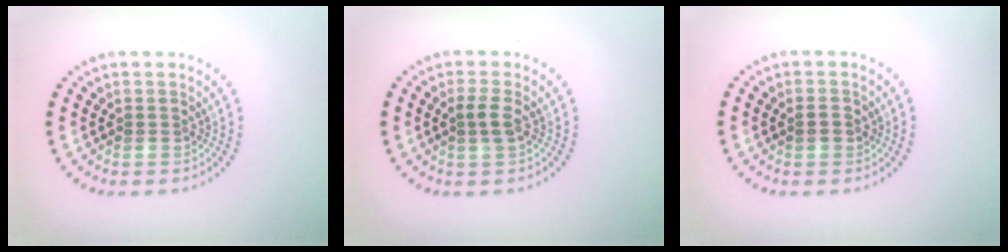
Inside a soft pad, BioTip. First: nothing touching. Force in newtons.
{"total": 1.4, "press": 1.4, "slide": 0.4}
{"total": 0.9, "press": 0.9, "slide": 0.1}